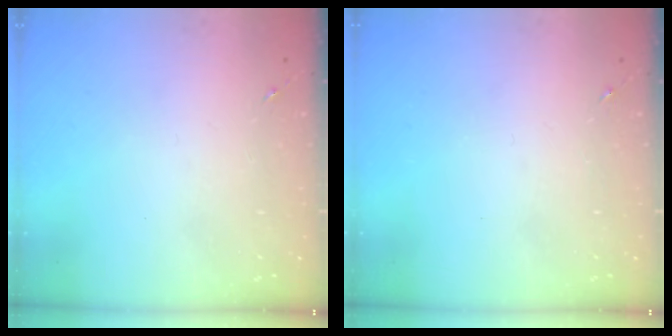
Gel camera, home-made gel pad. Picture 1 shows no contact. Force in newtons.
{"total": 0.0}